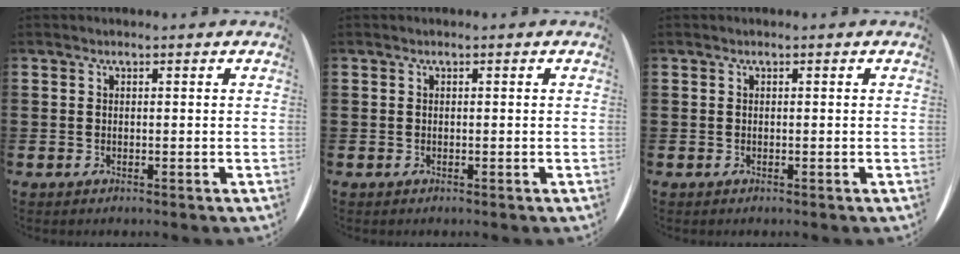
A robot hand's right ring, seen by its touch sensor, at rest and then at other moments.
{"total": 0.0}
{"total": 0.0}